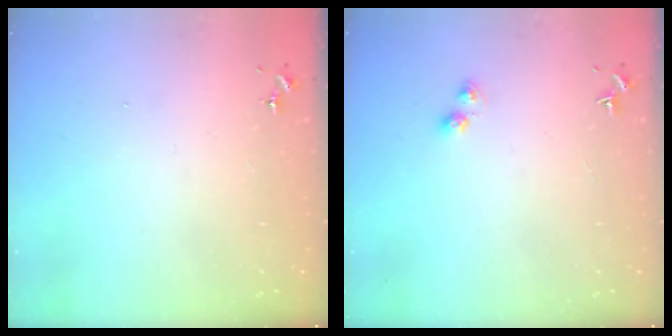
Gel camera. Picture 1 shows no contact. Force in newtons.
{"total": 2.9, "press": 2.9, "slide": 0.5}